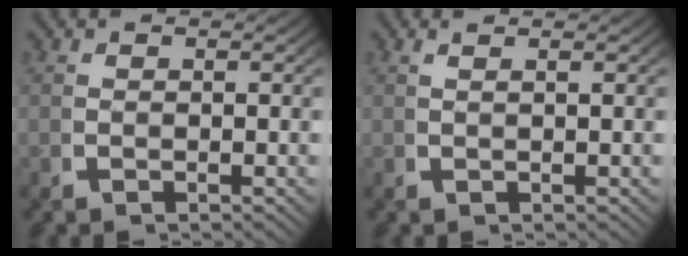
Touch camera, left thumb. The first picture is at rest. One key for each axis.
{"total": 0.9, "fx": 0.6, "fy": -0.4, "fz": 0.5, "tx": -0.013, "ty": 0.002, "tz": 0.015}